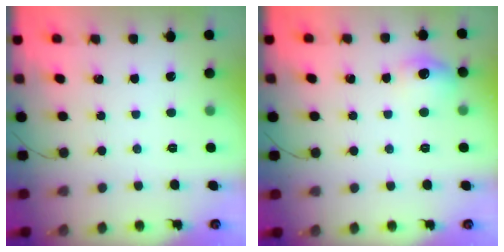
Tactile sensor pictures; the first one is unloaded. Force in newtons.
{"total": 8.8, "press": 8.8, "slide": 0.7}